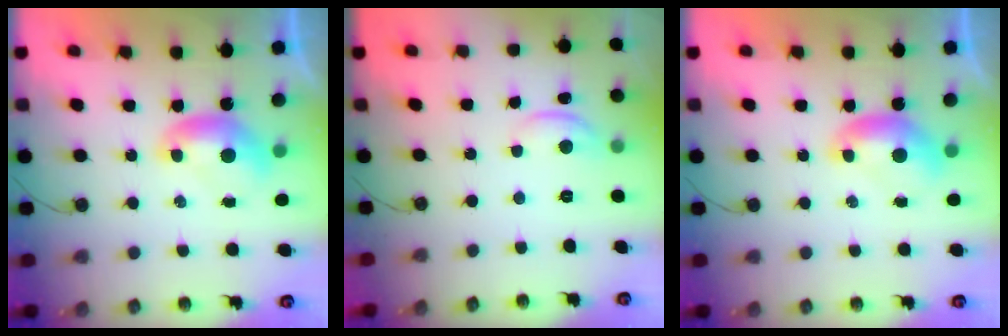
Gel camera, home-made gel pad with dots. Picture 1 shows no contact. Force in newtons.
{"total": 3.0, "press": 3.0, "slide": 0.4}
{"total": 0.0}